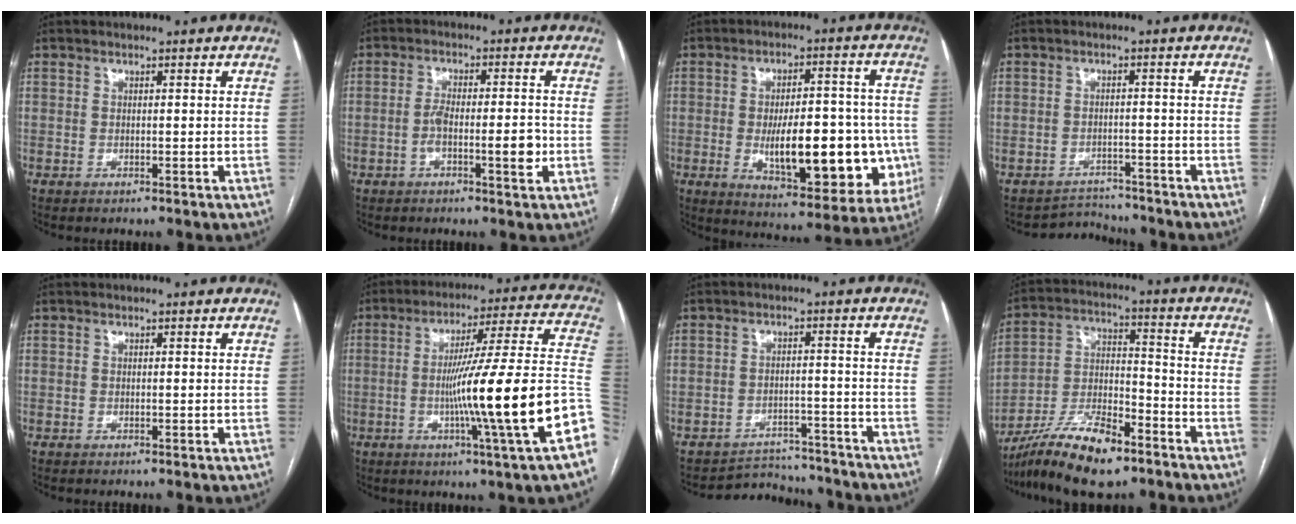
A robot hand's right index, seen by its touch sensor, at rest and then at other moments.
{"total": 6.1, "force": [-1.7, 1.4, 5.7], "torque": [-0.096, 0.007, -0.027]}
{"total": 19.1, "force": [-3.4, 7.5, 17.2], "torque": [-0.216, 0.016, -0.025]}
{"total": 3.9, "force": [-3.4, 1.0, -1.5], "torque": [0.028, 0.015, -0.051]}
{"total": 0.0}
{"total": 22.3, "force": [-5.9, -1.3, 21.4], "torque": [-0.242, 0.006, -0.099]}
{"total": 8.2, "force": [-7.7, 2.6, -1.0], "torque": [0.029, 0.027, -0.104]}
{"total": 15.2, "force": [-10.9, 4.1, 9.8], "torque": [-0.192, 0.000, -0.194]}